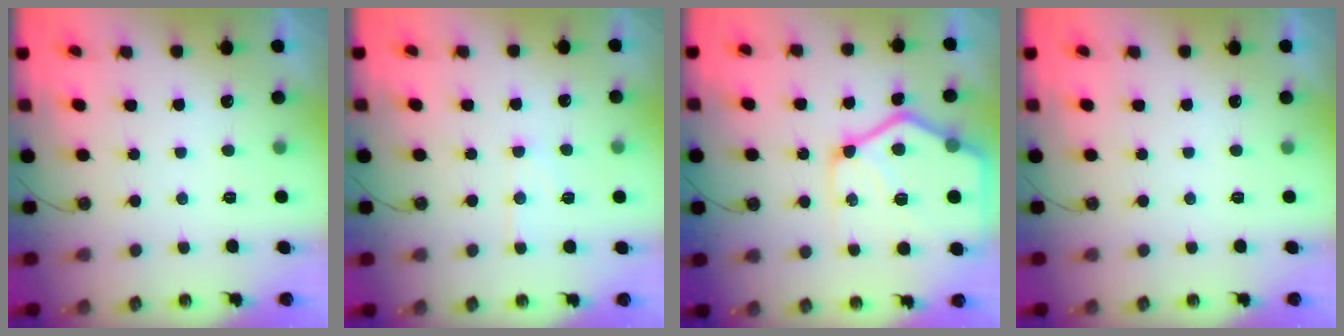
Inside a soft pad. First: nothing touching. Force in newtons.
{"total": 6.4, "press": 6.4, "slide": 0.2}
{"total": 20.1, "press": 20.0, "slide": 2.0}
{"total": 0.0}